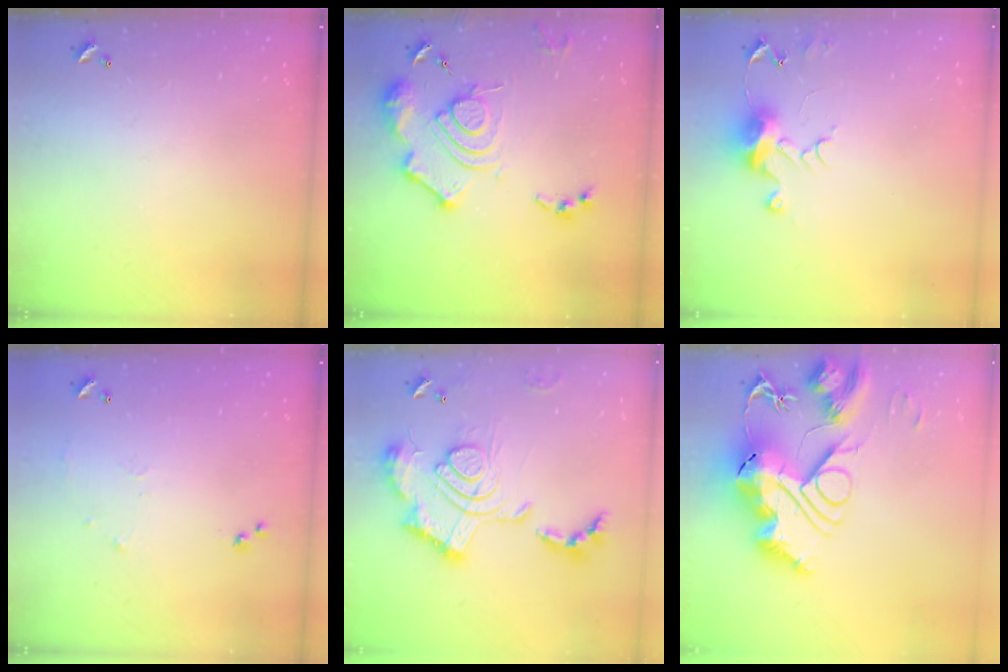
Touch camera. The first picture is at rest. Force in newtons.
{"total": 15.2, "press": 15.1, "slide": 1.7}
{"total": 7.7, "press": 7.7, "slide": 0.4}
{"total": 6.0, "press": 5.9, "slide": 1.0}
{"total": 2.5, "press": 1.9, "slide": 1.7}
{"total": 0.7, "press": 0.7, "slide": 0.0}